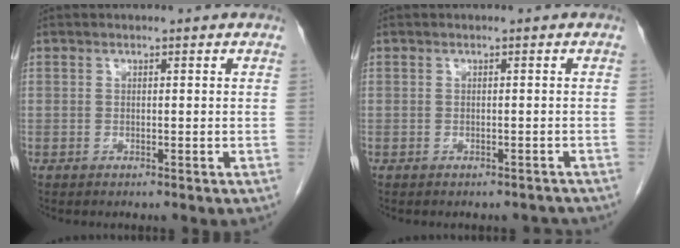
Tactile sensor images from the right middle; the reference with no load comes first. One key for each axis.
{"total": 3.0, "fx": -2.7, "fy": 1.3, "fz": 0.3, "tx": 0.000, "ty": 0.001, "tz": -0.030}